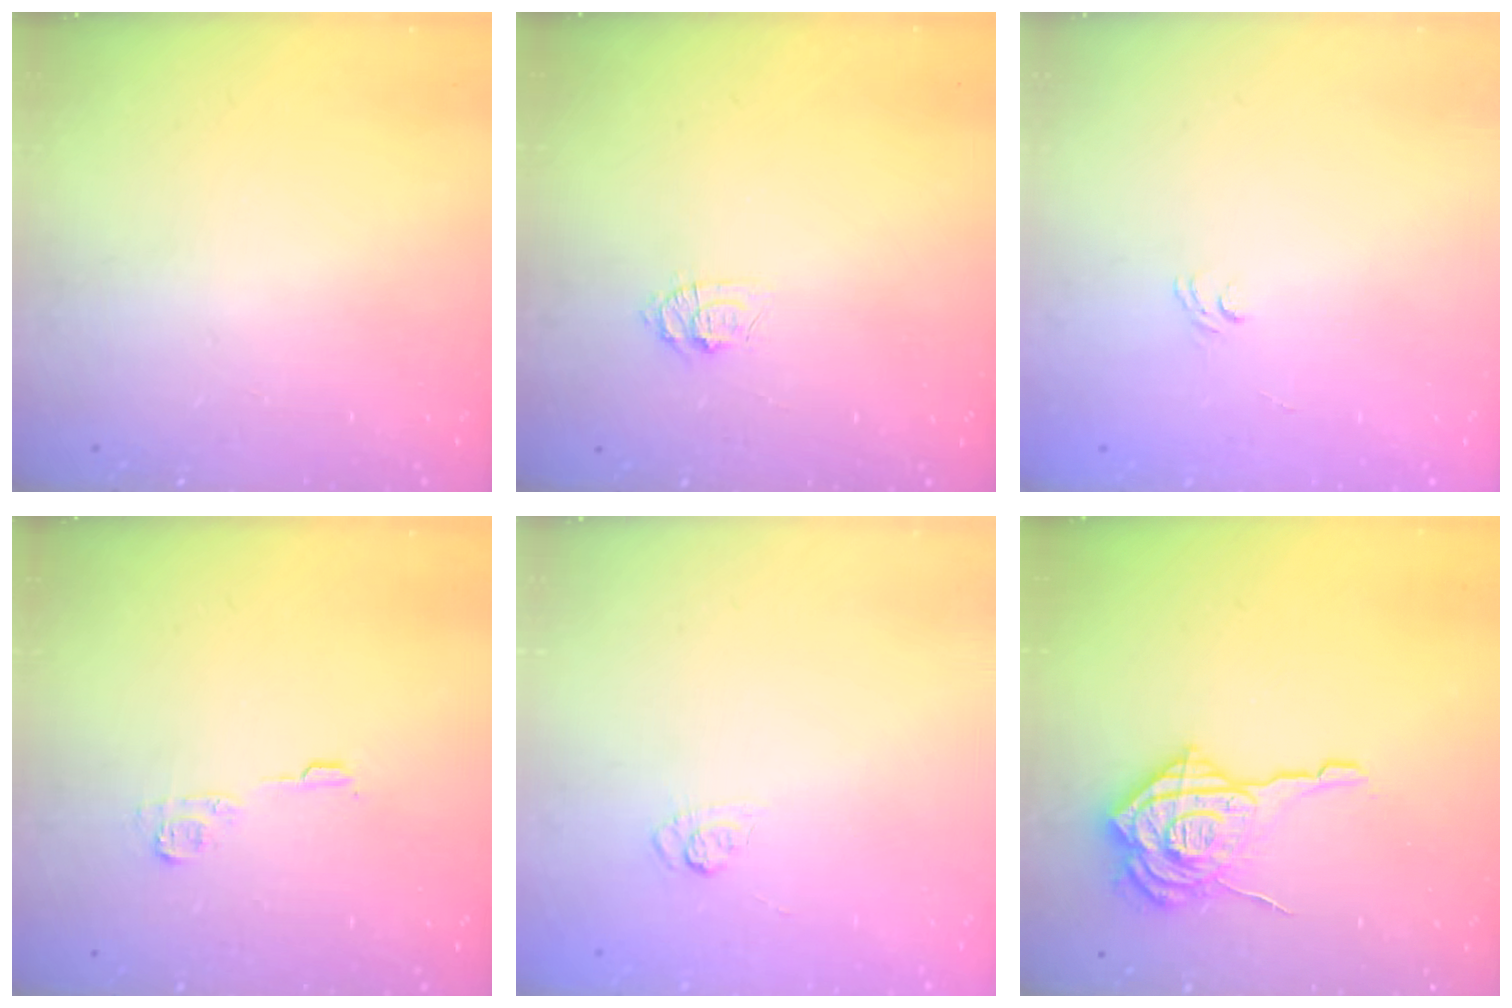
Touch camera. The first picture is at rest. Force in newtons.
{"total": 7.1, "press": 7.0, "slide": 0.9}
{"total": 2.4, "press": 2.1, "slide": 1.1}
{"total": 6.4, "press": 6.4, "slide": 0.7}
{"total": 3.5, "press": 3.1, "slide": 1.6}
{"total": 15.4, "press": 15.3, "slide": 1.5}